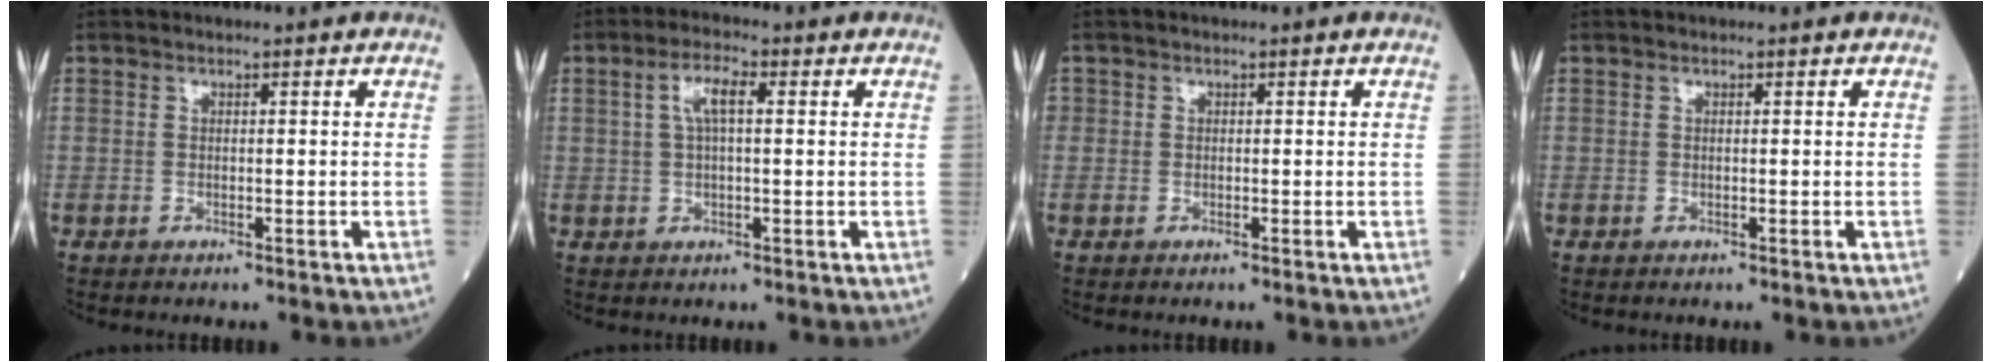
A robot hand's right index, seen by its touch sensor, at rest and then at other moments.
{"total": 4.2, "force": [1.1, 1.0, 3.9], "torque": [-0.080, 0.015, 0.022]}
{"total": 0.5, "force": [-0.2, 0.5, 0.0], "torque": [0.000, 0.004, -0.006]}
{"total": 0.0}